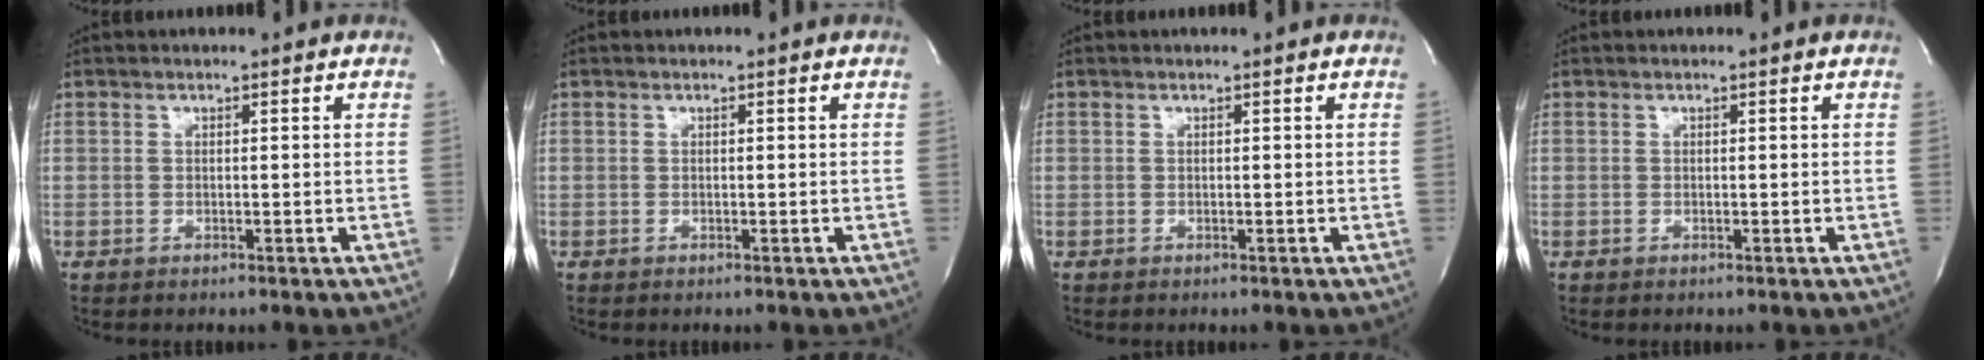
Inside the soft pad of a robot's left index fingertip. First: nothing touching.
{"total": 0.0}
{"total": 0.0}
{"total": 0.0}